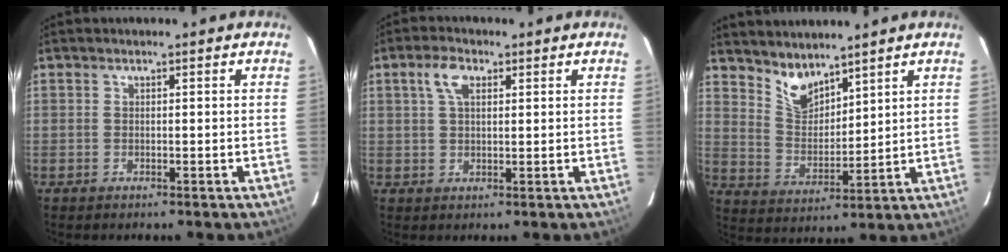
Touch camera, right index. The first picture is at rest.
{"total": 4.4, "force": [1.9, 2.3, 3.2], "torque": [-0.061, 0.012, 0.035]}
{"total": 7.5, "force": [6.2, 2.9, 2.9], "torque": [-0.048, -0.002, 0.127]}